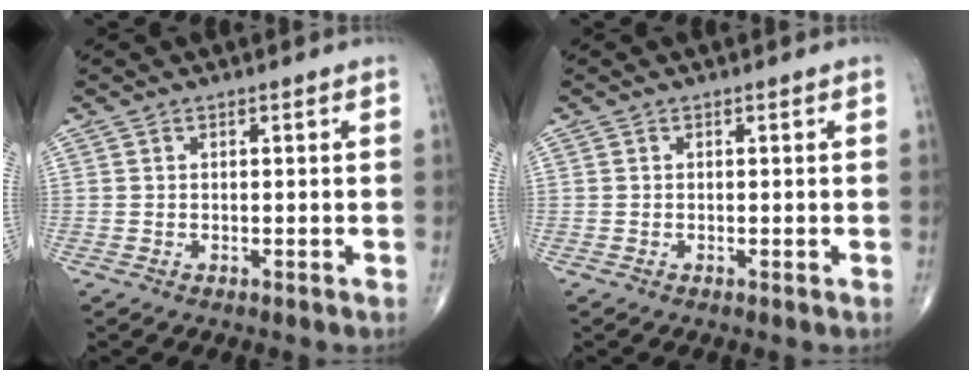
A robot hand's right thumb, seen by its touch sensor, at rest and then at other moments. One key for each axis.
{"total": 0.0}